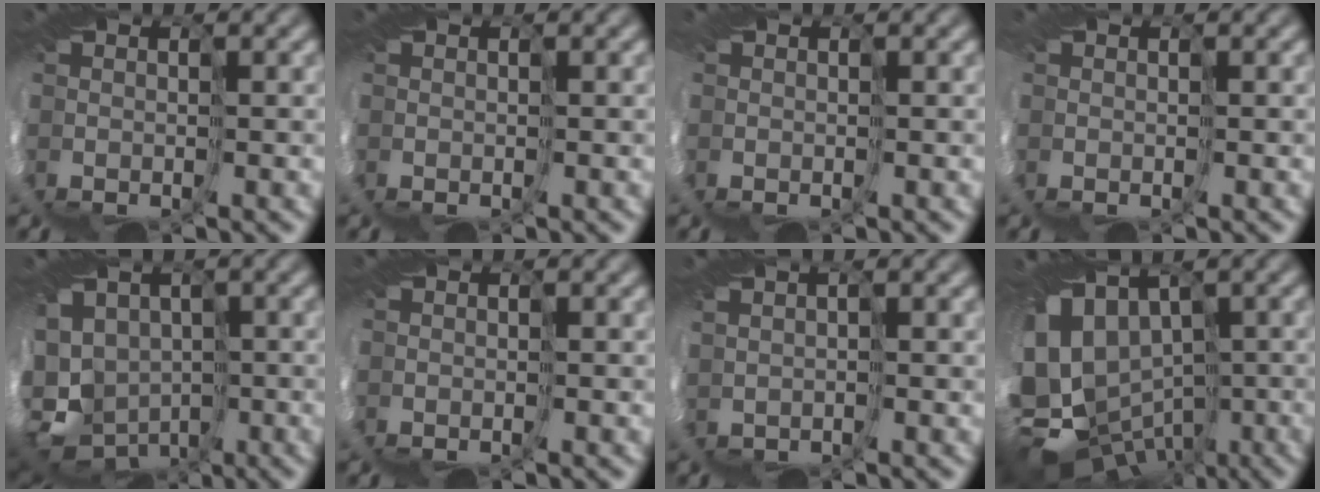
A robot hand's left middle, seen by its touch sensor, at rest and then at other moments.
{"total": 0.0}
{"total": 0.6, "force": [0.0, 0.5, 0.4], "torque": [-0.004, 0.002, 0.000]}
{"total": 1.0, "force": [-0.2, 0.8, 0.6], "torque": [-0.007, 0.003, -0.004]}
{"total": 6.9, "force": [-0.1, 6.7, 1.7], "torque": [-0.082, -0.012, -0.007]}
{"total": 0.0}
{"total": 2.1, "force": [0.9, -1.3, -1.4], "torque": [0.026, 0.005, 0.020]}
{"total": 7.3, "force": [-1.8, 6.6, 2.8], "torque": [-0.091, -0.021, 0.010]}